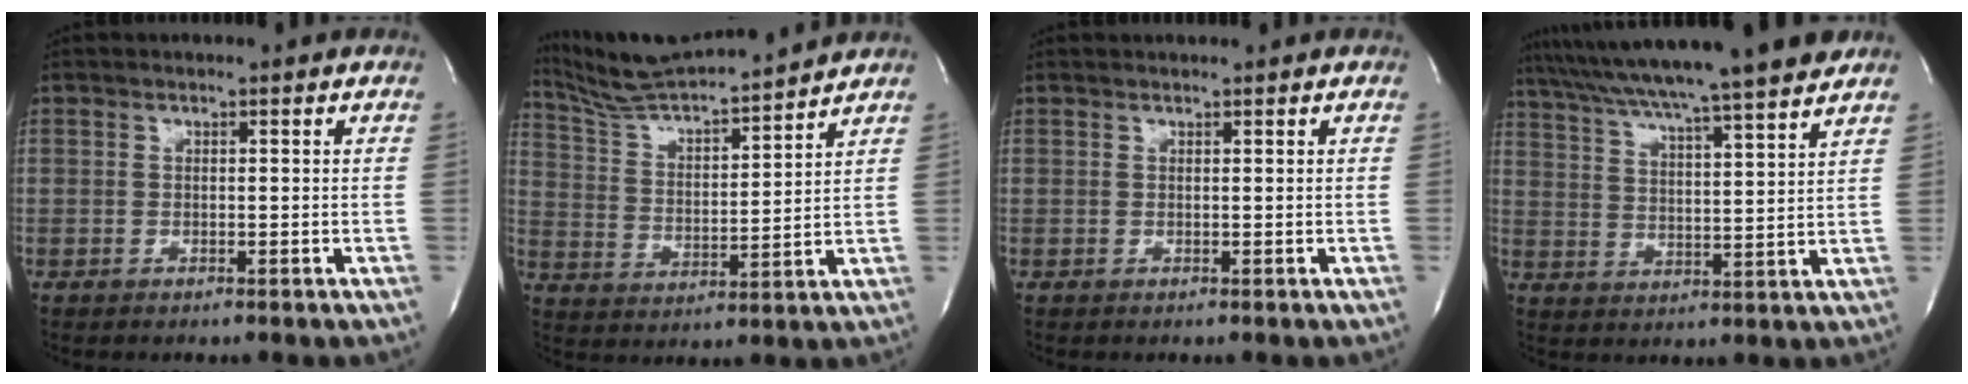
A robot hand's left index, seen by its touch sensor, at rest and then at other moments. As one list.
[{"total": 15.3, "force": [14.5, 0.0, 4.9], "torque": [-0.101, 0.012, 0.248]}, {"total": 0.6, "force": [0.5, -0.1, 0.3], "torque": [-0.006, 0.013, 0.011]}, {"total": 19.7, "force": [17.1, -0.9, 9.8], "torque": [-0.170, 0.007, 0.251]}]